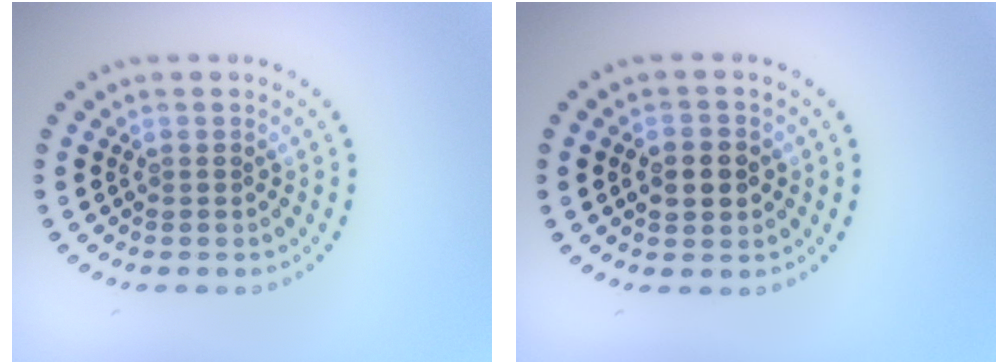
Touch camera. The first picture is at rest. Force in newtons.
{"total": 2.8, "press": 2.8, "slide": 0.4}